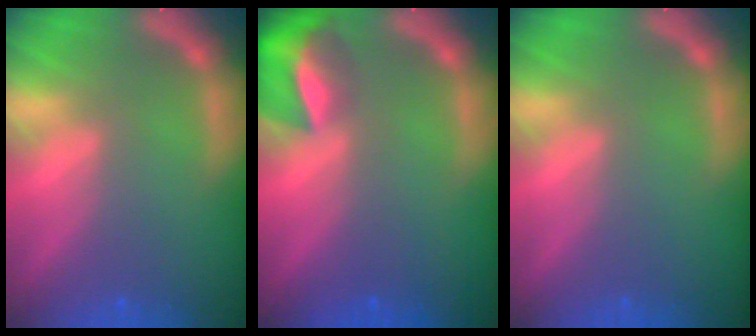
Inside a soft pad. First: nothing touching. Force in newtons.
{"total": 6.4}
{"total": 0.0}